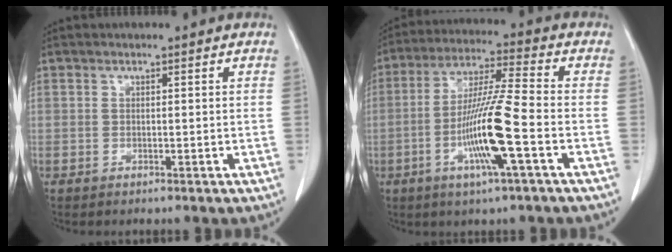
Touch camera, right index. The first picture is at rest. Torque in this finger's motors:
{"motor_torque": [2.09, -0.05, 0.91, 0.15]}